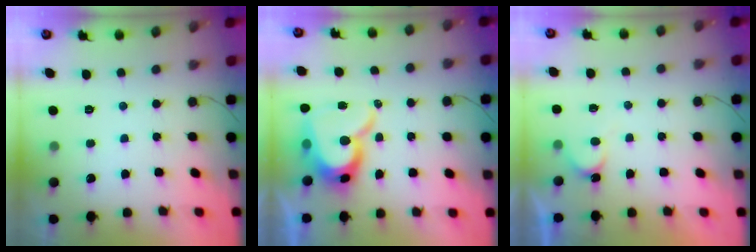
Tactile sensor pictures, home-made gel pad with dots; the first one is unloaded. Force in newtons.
{"total": 15.3, "press": 15.2, "slide": 1.7}
{"total": 4.0, "press": 4.0, "slide": 0.1}